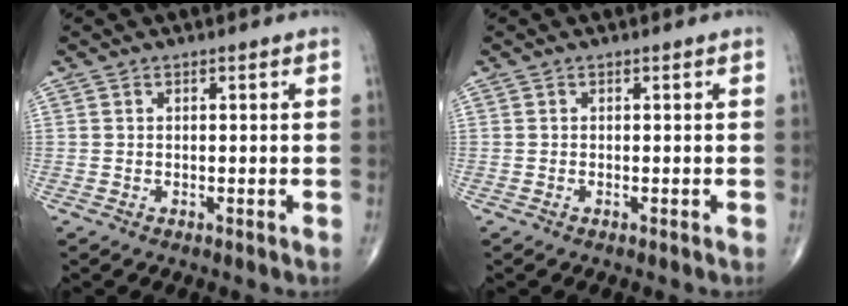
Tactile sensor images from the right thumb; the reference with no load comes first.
{"total": 0.0}